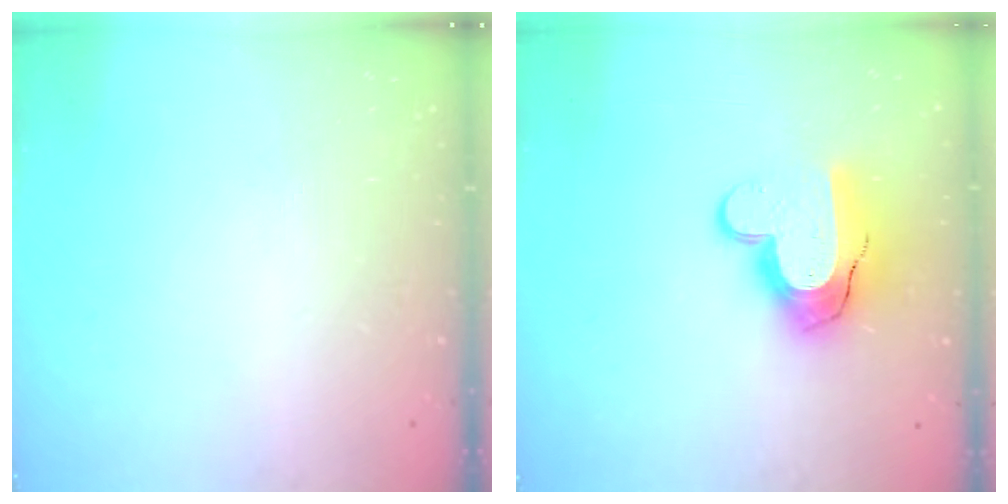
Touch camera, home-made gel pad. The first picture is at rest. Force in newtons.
{"total": 15.4, "press": 15.3, "slide": 1.1}